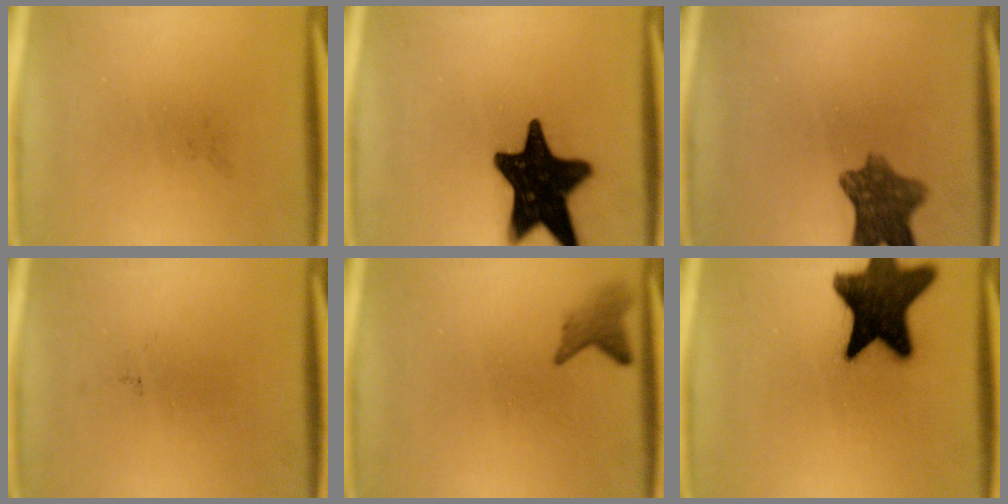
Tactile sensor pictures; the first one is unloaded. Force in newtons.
{"total": 19.8}
{"total": 8.1}
{"total": 0.0}
{"total": 2.4}
{"total": 19.3}